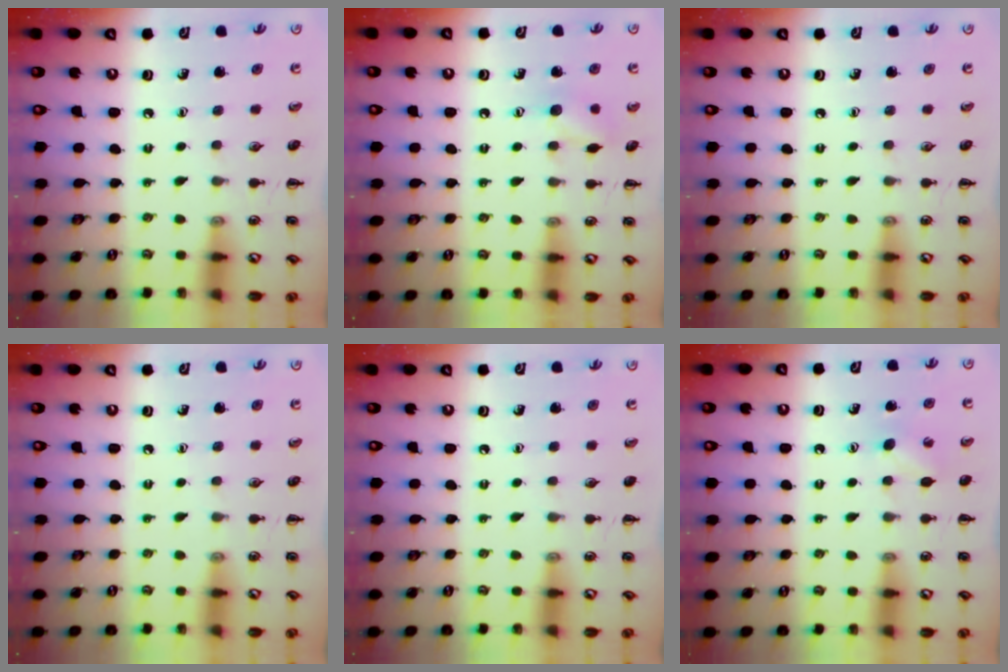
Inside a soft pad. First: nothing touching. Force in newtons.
{"total": 7.0, "press": 7.0, "slide": 0.7}
{"total": 0.0}
{"total": 0.0}
{"total": 0.0}
{"total": 4.0, "press": 3.9, "slide": 0.8}